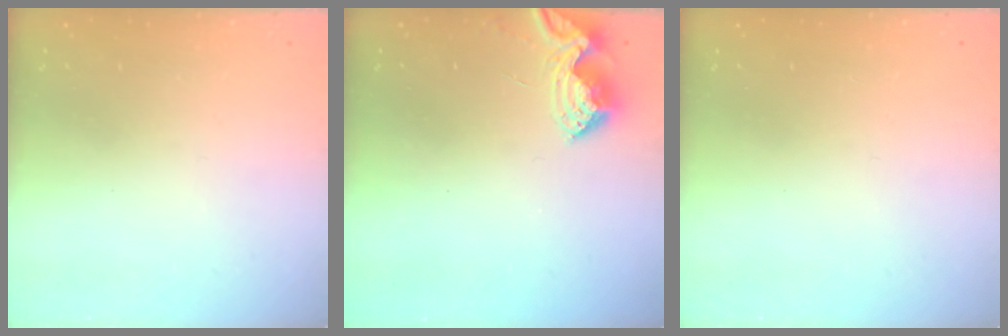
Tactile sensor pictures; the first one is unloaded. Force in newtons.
{"total": 6.9, "press": 6.9, "slide": 0.7}
{"total": 0.0}